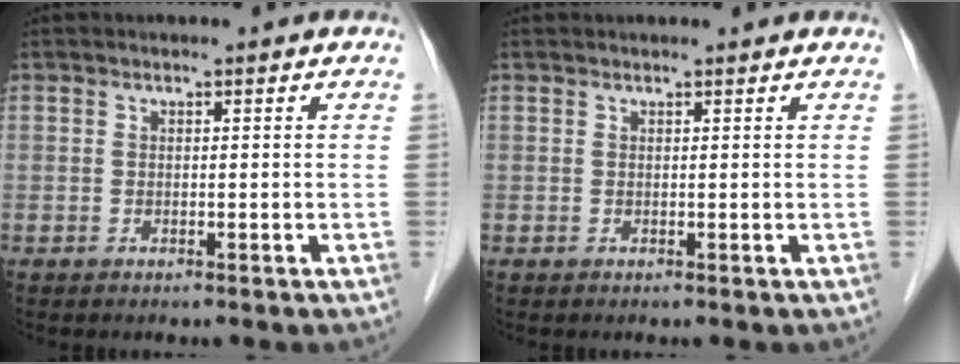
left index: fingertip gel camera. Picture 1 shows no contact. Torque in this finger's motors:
{"motor_torque": [0.10, -0.03, 0.00, 0.00]}